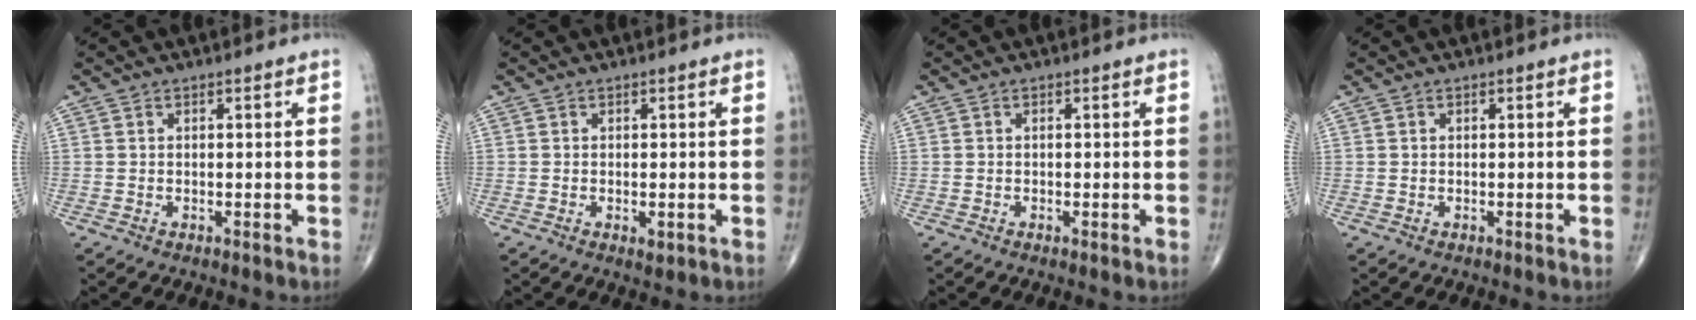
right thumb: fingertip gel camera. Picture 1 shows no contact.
{"total": 1.5, "force": [-0.4, 0.7, 1.3], "torque": [-0.018, -0.004, -0.005]}
{"total": 0.5, "force": [-0.1, 0.2, 0.5], "torque": [-0.009, -0.002, -0.002]}
{"total": 0.0}